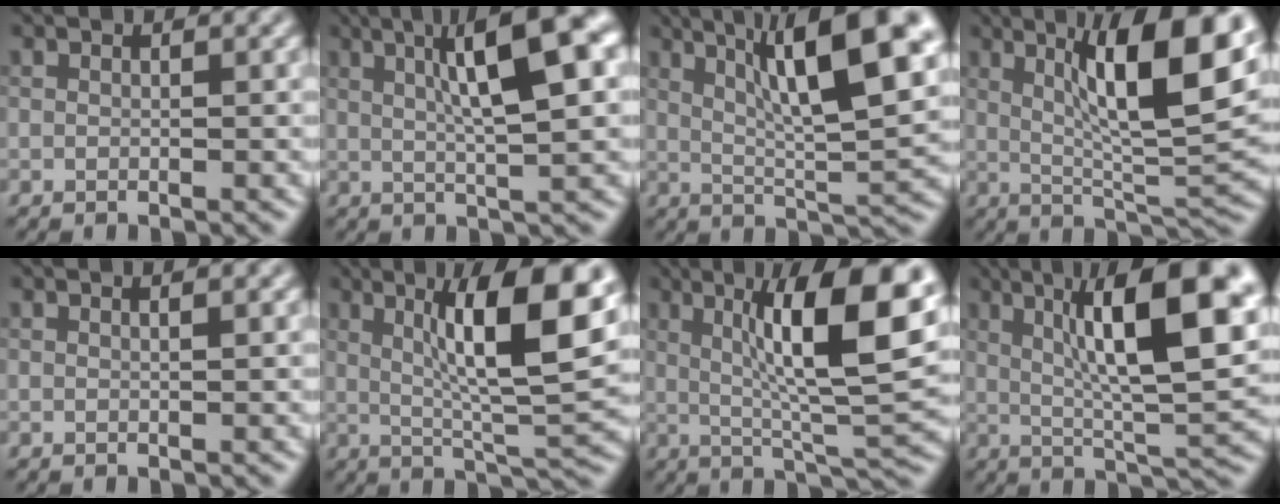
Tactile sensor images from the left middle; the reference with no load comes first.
{"total": 9.4, "force": [2.8, 1.9, 8.8], "torque": [-0.112, 0.019, 0.039]}
{"total": 11.9, "force": [5.1, 2.5, 10.5], "torque": [-0.151, 0.014, 0.084]}
{"total": 11.6, "force": [4.2, 2.5, 10.5], "torque": [-0.152, 0.004, 0.071]}
{"total": 0.8, "force": [0.4, 0.3, 0.7], "torque": [-0.006, 0.001, 0.001]}
{"total": 10.9, "force": [3.1, 2.2, 10.2], "torque": [-0.151, 0.005, 0.055]}
{"total": 12.1, "force": [3.2, 2.5, 11.4], "torque": [-0.168, 0.009, 0.054]}
{"total": 12.6, "force": [4.0, 2.6, 11.7], "torque": [-0.168, 0.014, 0.065]}